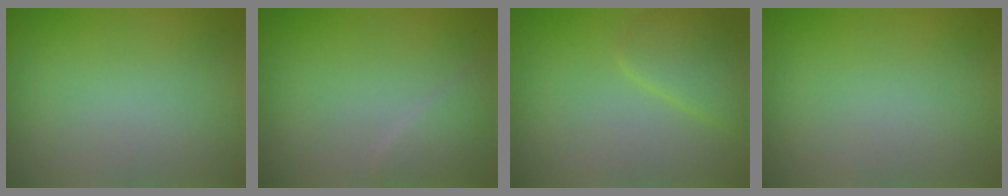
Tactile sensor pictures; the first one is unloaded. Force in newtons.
{"total": 2.1, "press": 2.1, "slide": 0.1}
{"total": 2.8, "press": 2.8, "slide": 0.2}
{"total": 0.0}